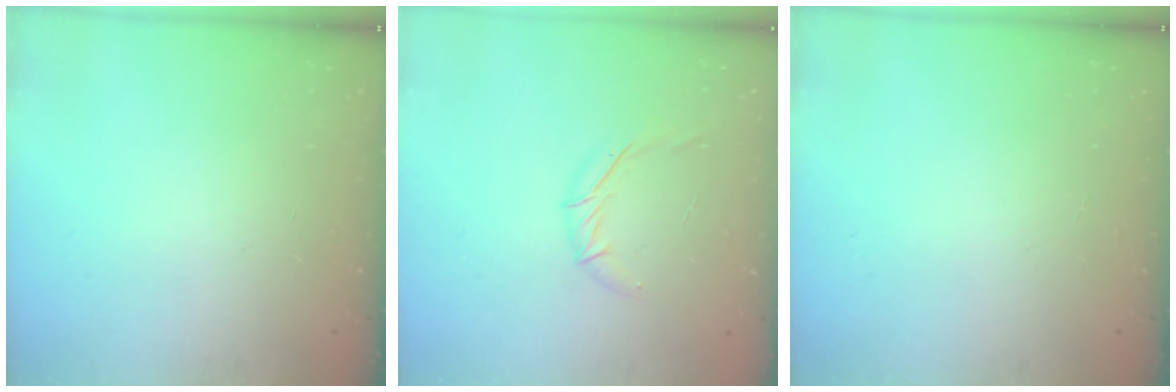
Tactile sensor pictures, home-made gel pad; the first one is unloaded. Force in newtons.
{"total": 5.8, "press": 5.7, "slide": 1.3}
{"total": 0.0}